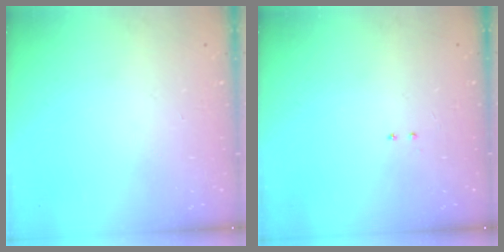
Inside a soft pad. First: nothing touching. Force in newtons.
{"total": 2.0, "press": 2.0, "slide": 0.4}